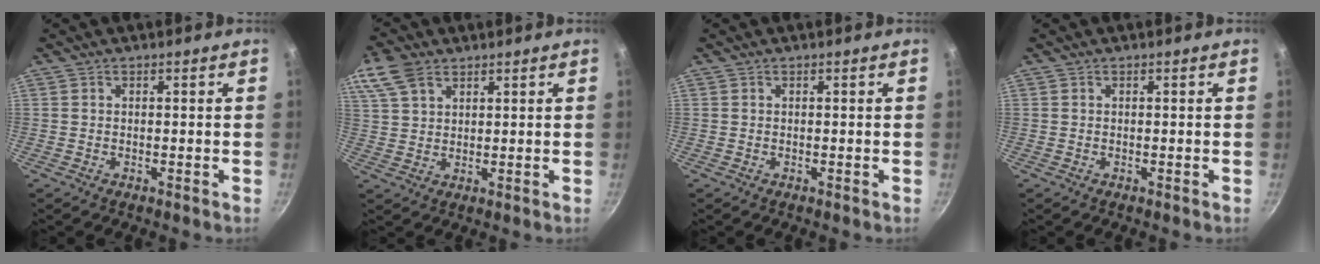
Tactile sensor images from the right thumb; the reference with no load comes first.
{"total": 7.8, "force": [4.6, 4.7, 4.2], "torque": [-0.081, 0.004, 0.090]}
{"total": 0.0}
{"total": 0.0}